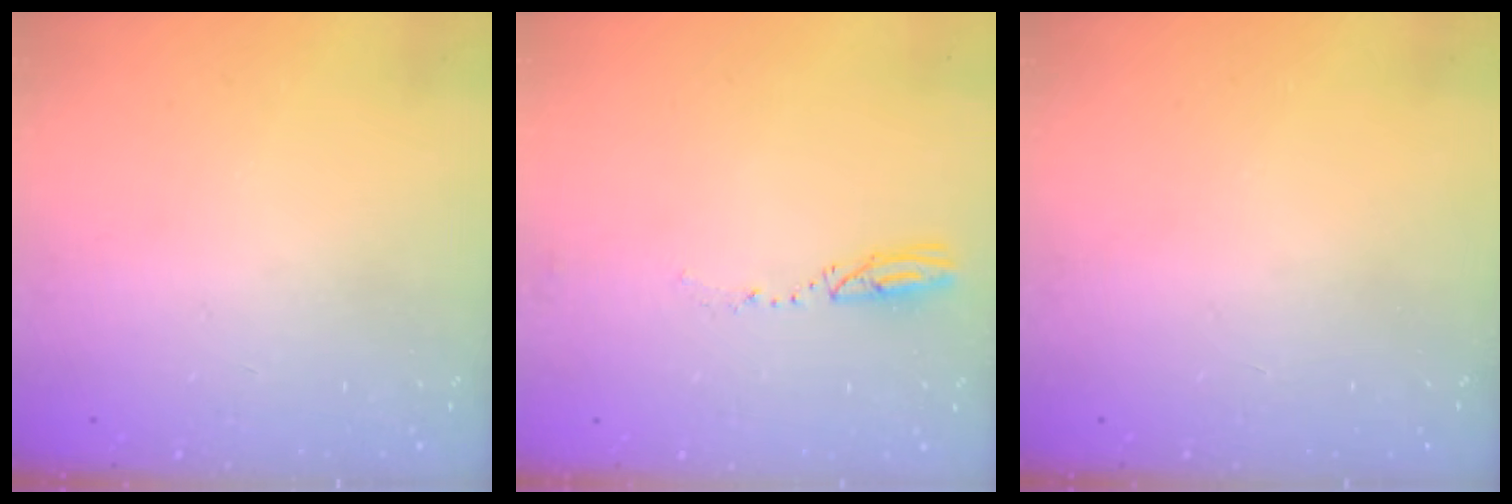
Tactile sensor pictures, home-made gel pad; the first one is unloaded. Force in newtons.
{"total": 3.2, "press": 3.2, "slide": 0.4}
{"total": 0.0}